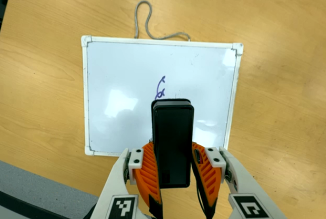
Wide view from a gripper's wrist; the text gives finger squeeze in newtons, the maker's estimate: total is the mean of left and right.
{"total": 6.9, "left": 6.0, "right": 7.7}